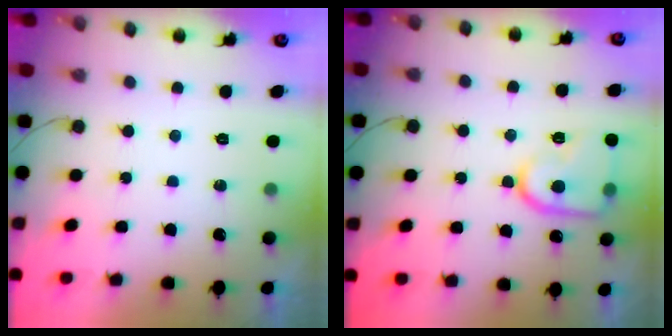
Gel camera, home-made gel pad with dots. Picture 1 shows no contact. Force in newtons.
{"total": 13.9, "press": 13.8, "slide": 1.2}